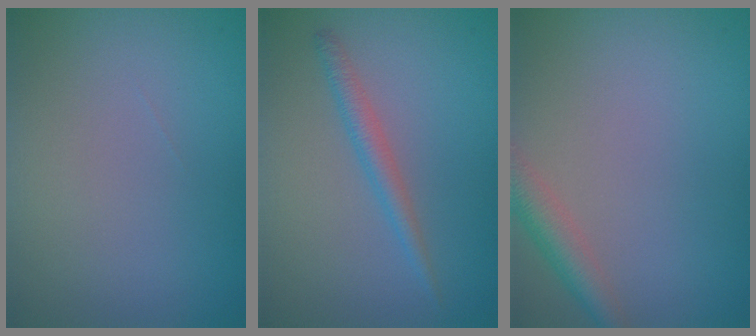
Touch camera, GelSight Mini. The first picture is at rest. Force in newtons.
{"total": 1.8, "press": 1.8, "slide": 0.1}
{"total": 2.9, "press": 2.9, "slide": 0.1}